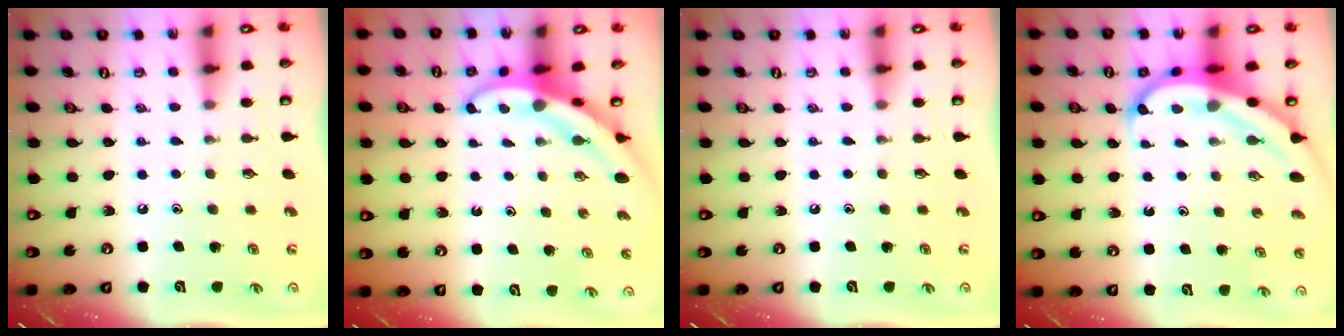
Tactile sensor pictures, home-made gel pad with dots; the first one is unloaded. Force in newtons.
{"total": 4.0, "press": 3.9, "slide": 0.6}
{"total": 0.0}
{"total": 7.0, "press": 6.9, "slide": 1.3}